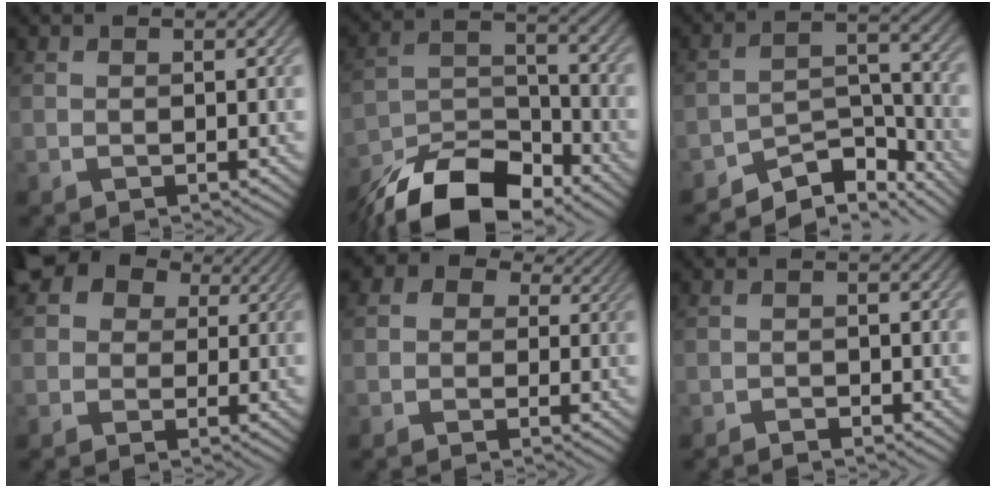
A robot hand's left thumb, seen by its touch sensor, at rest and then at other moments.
{"total": 12.8, "force": [-10.1, 5.0, 6.1], "torque": [-0.118, -0.010, -0.186]}
{"total": 8.2, "force": [-7.1, 2.3, 3.4], "torque": [-0.046, 0.005, -0.131]}
{"total": 8.0, "force": [3.5, 6.1, 3.8], "torque": [-0.089, 0.030, 0.028]}
{"total": 6.3, "force": [2.0, 5.0, 3.3], "torque": [-0.049, 0.015, -0.001]}
{"total": 1.1, "force": [-1.0, 0.1, 0.4], "torque": [-0.006, 0.000, -0.020]}